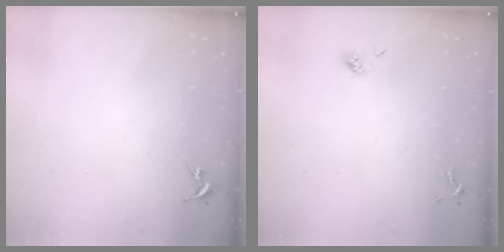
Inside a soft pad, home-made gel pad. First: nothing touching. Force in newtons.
{"total": 3.6, "press": 3.4, "slide": 1.3}